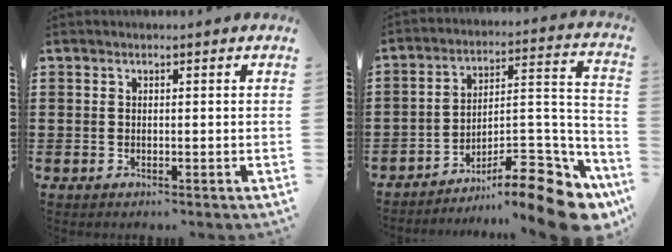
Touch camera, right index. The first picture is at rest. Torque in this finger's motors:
{"motor_torque": [1.71, -0.43, 0.44, 0.01]}